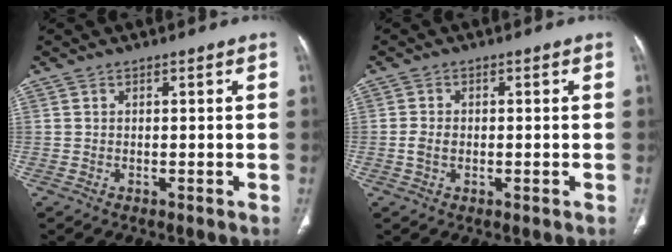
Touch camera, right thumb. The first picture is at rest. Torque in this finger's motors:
{"motor_torque": [0.61, 0.59, 0.23, 0.05, 0.01]}